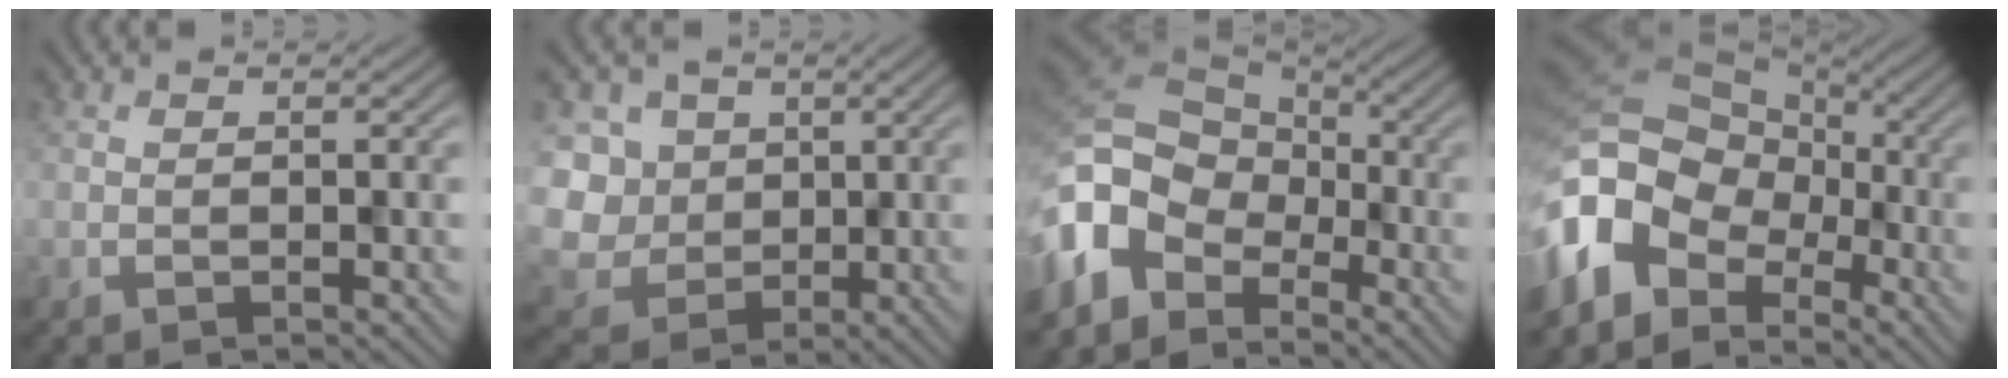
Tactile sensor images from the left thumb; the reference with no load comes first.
{"total": 10.0, "force": [1.6, 8.6, 4.7], "torque": [-0.165, 0.015, 0.006]}
{"total": 11.4, "force": [-3.7, 8.3, 6.9], "torque": [-0.168, -0.005, -0.086]}
{"total": 12.9, "force": [-4.6, 9.5, 7.4], "torque": [-0.187, -0.017, -0.089]}